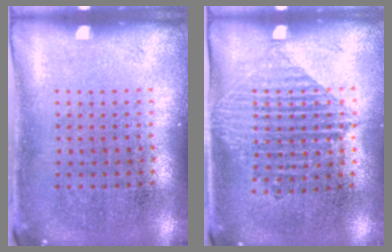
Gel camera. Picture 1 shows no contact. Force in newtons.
{"total": 1.2, "press": 1.0, "slide": 0.6}